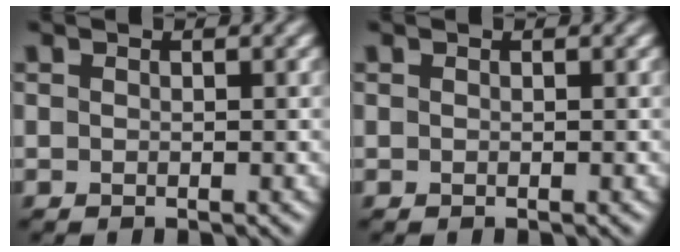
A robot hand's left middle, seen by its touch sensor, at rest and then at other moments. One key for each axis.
{"total": 0.0}